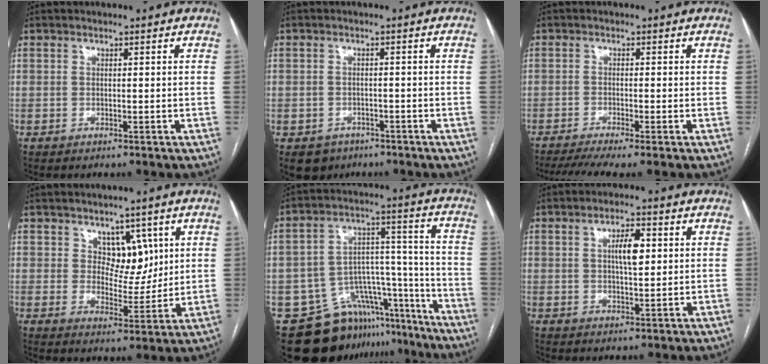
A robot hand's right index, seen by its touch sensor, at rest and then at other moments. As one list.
[{"total": 4.2, "force": [-2.4, 3.3, 0.5], "torque": [-0.003, 0.007, -0.033]}, {"total": 6.0, "force": [-4.5, -0.1, 4.0], "torque": [-0.066, -0.008, -0.075]}, {"total": 6.2, "force": [2.9, 4.0, 3.8], "torque": [-0.047, 0.001, 0.050]}, {"total": 18.4, "force": [-14.6, 9.8, 5.3], "torque": [-0.068, 0.071, -0.208]}, {"total": 4.8, "force": [1.1, 1.3, 4.5], "torque": [-0.078, 0.007, 0.019]}]